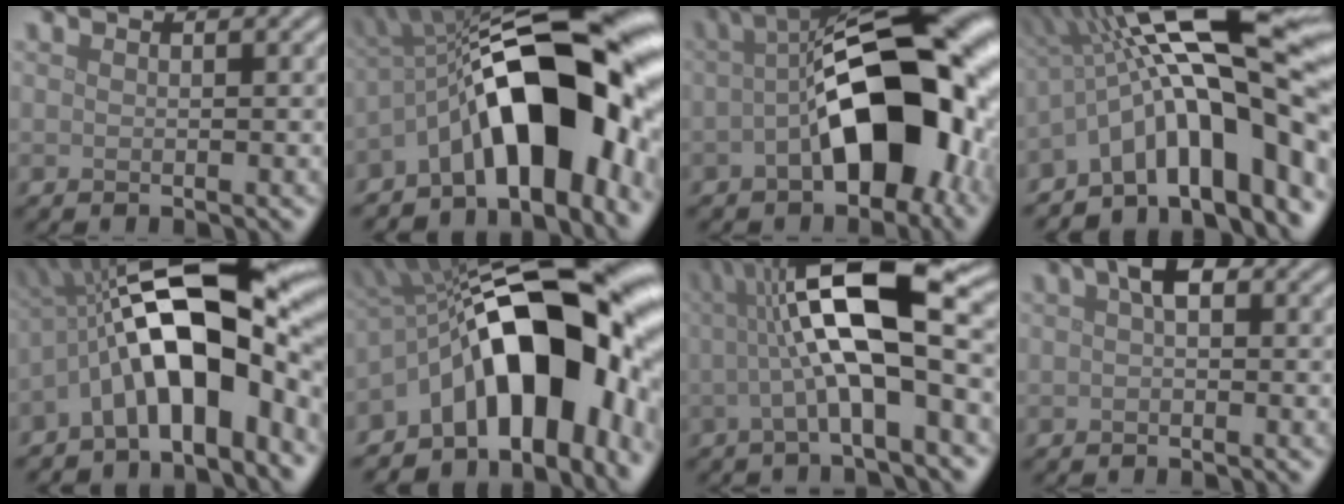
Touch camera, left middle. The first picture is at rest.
{"total": 14.8, "force": [-3.2, 6.7, 12.8], "torque": [-0.157, 0.021, -0.062]}
{"total": 14.2, "force": [-2.2, 7.5, 11.9], "torque": [-0.151, 0.007, -0.044]}
{"total": 16.7, "force": [-1.0, 5.7, 15.7], "torque": [-0.213, 0.033, -0.022]}
{"total": 14.6, "force": [-1.9, 6.1, 13.2], "torque": [-0.185, 0.020, -0.045]}
{"total": 17.0, "force": [-3.3, 9.0, 14.0], "torque": [-0.177, 0.035, -0.066]}
{"total": 10.9, "force": [1.3, 3.0, 10.4], "torque": [-0.174, 0.021, 0.017]}
{"total": 1.9, "force": [0.4, 0.9, 1.6], "torque": [-0.026, 0.009, 0.001]}